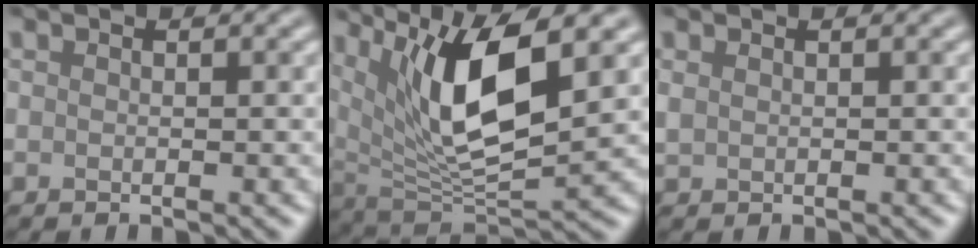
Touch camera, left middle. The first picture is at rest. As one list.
[{"total": 9.8, "force": [3.7, 3.2, 8.5], "torque": [-0.155, -0.014, 0.071]}, {"total": 0.7, "force": [0.3, 0.5, 0.3], "torque": [-0.013, -0.001, 0.010]}]